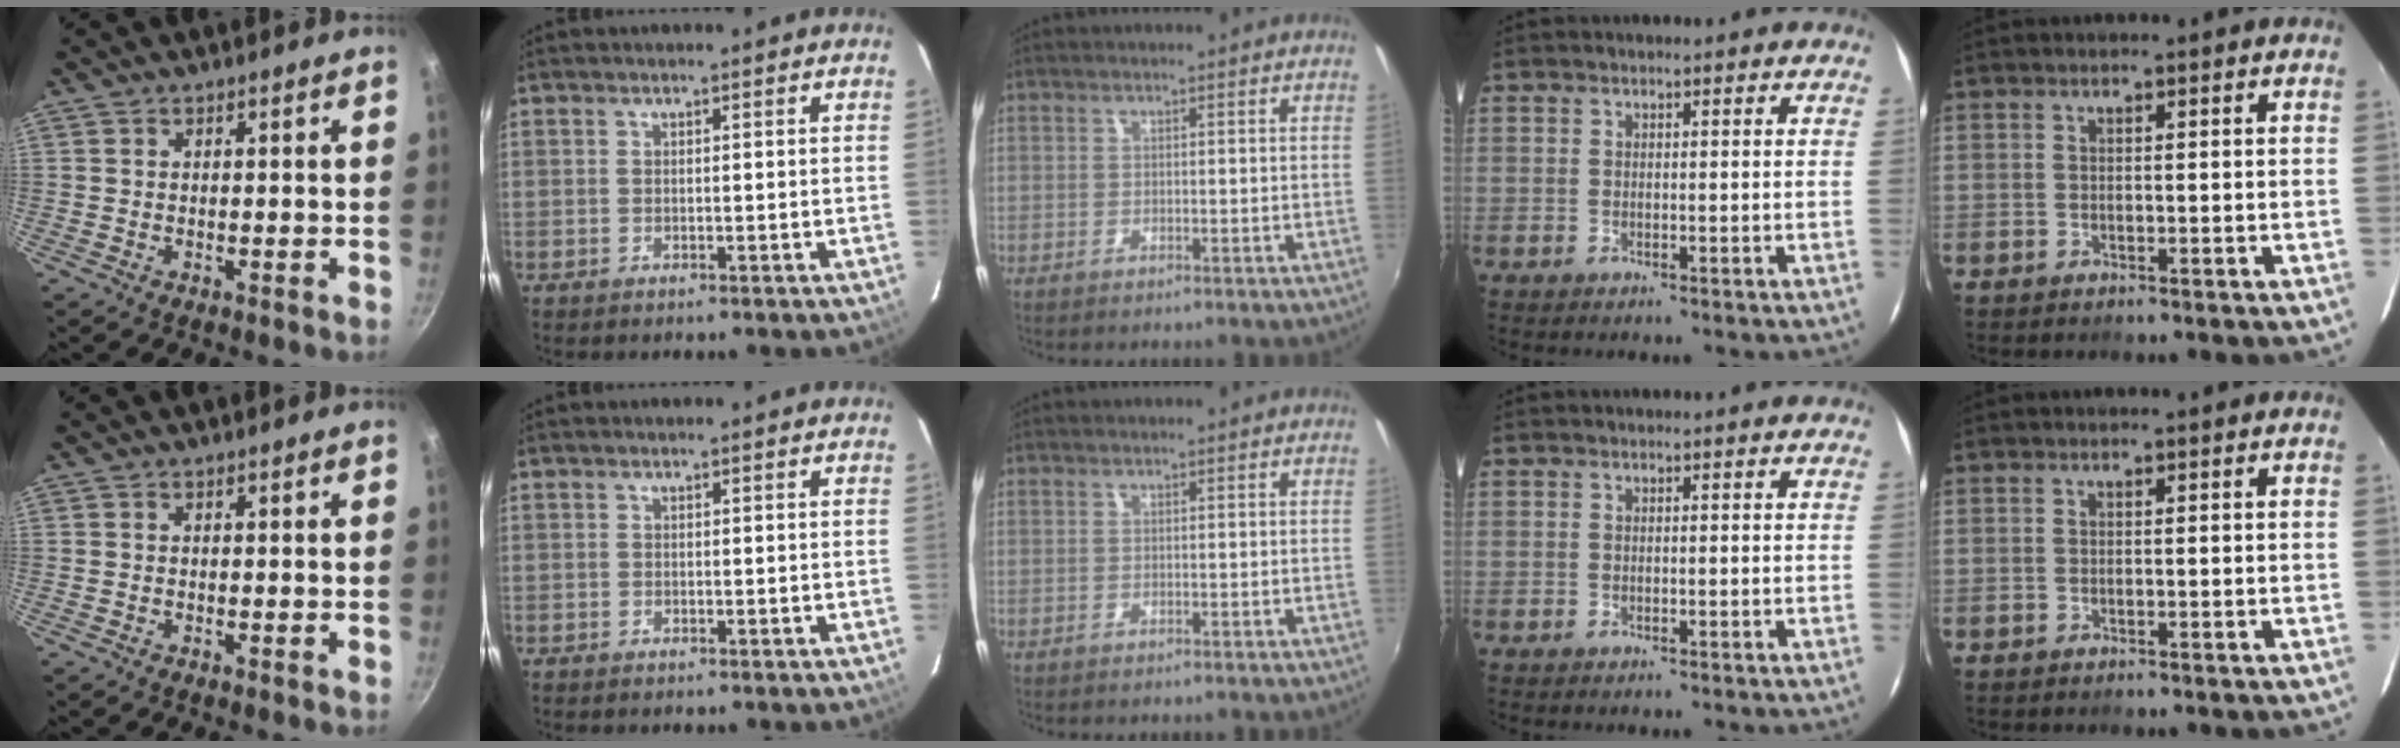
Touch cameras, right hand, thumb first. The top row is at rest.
{"index": {"total": 0.7, "force": [-0.5, 0.4, -0.1], "torque": [-0.002, 0.001, -0.011]}}